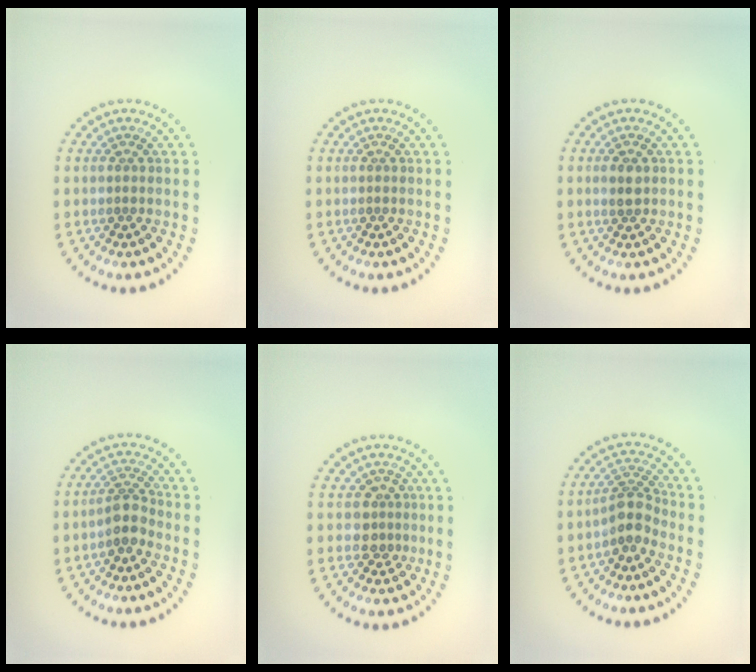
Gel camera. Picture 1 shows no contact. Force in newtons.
{"total": 0.0}
{"total": 1.4, "press": 1.4, "slide": 0.2}
{"total": 2.3, "press": 2.0, "slide": 1.3}
{"total": 2.1, "press": 1.7, "slide": 1.2}
{"total": 2.8, "press": 2.1, "slide": 1.8}